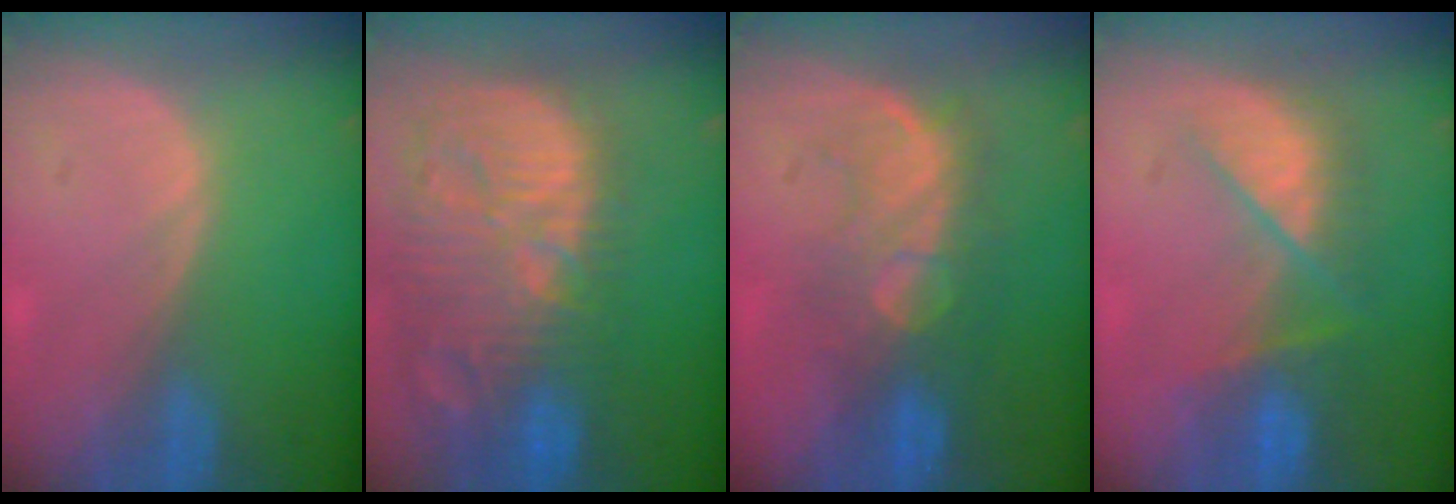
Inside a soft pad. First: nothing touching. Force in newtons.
{"total": 14.8, "press": 12.8, "slide": 7.3}
{"total": 8.1, "press": 7.9, "slide": 1.8}
{"total": 7.5, "press": 7.3, "slide": 2.0}